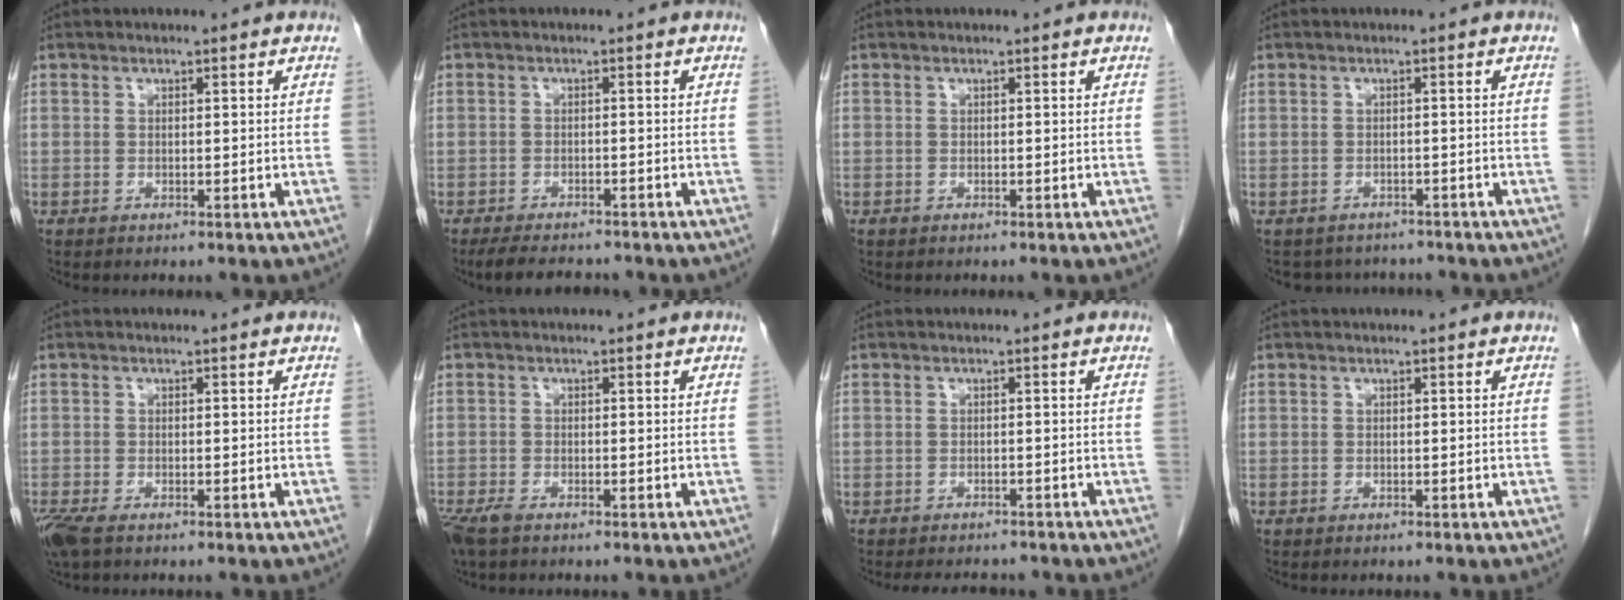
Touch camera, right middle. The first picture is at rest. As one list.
[{"total": 6.0, "force": [-5.3, 1.7, 2.2], "torque": [-0.037, -0.011, -0.081]}, {"total": 0.0}, {"total": 5.5, "force": [-5.0, 2.2, 0.2], "torque": [0.001, 0.008, -0.060]}, {"total": 4.2, "force": [-2.9, 1.4, 2.7], "torque": [-0.063, -0.014, -0.051]}, {"total": 3.9, "force": [-2.8, 1.2, 2.4], "torque": [-0.053, -0.011, -0.049]}, {"total": 5.9, "force": [-5.3, 1.8, 1.7], "torque": [-0.020, -0.003, -0.067]}, {"total": 0.0}]